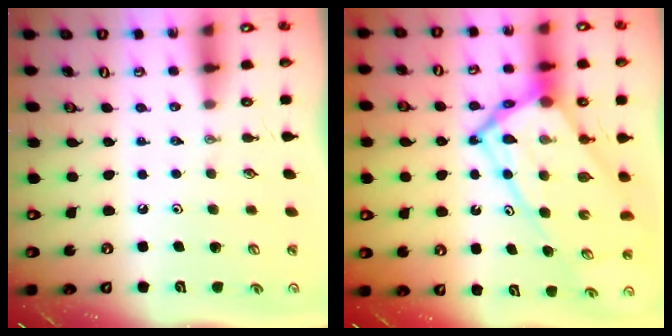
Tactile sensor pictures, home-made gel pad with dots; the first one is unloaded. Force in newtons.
{"total": 19.7, "press": 19.6, "slide": 1.6}